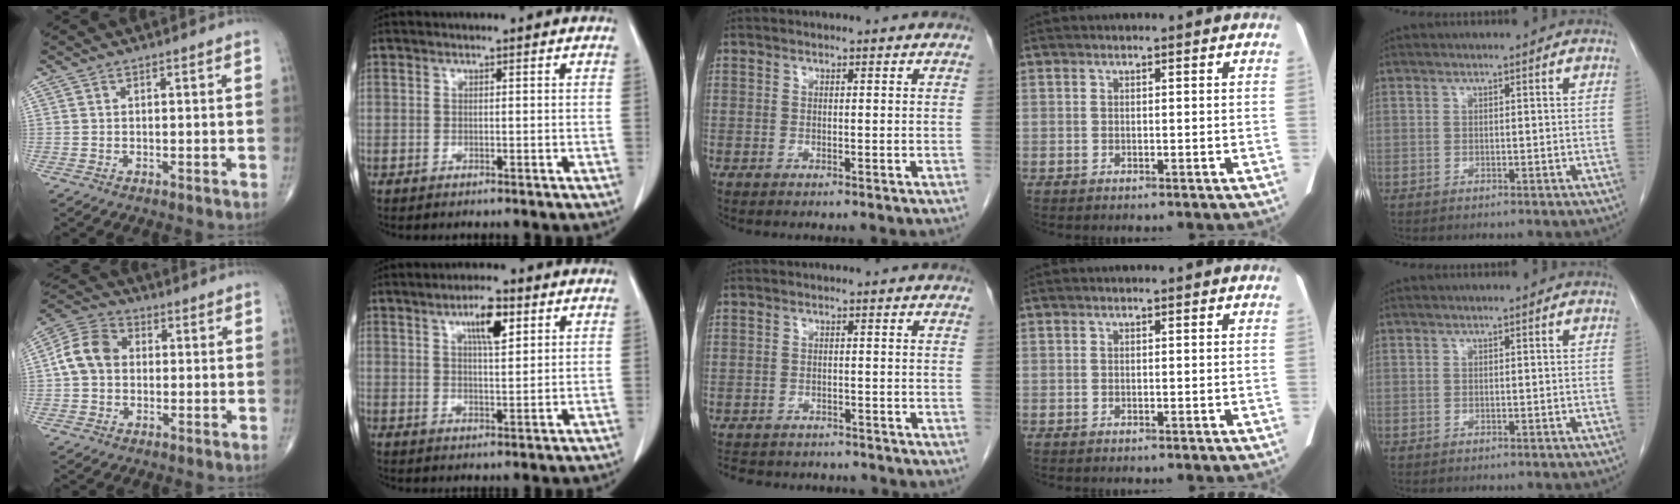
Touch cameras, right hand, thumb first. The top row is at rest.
{"thumb": {"total": 8.6, "force": [0.3, 6.9, 5.2], "torque": [-0.091, 0.026, -0.005]}, "index": {"total": 5.7, "force": [2.8, 1.4, 4.8], "torque": [-0.084, 0.002, 0.045]}, "middle": {"total": 10.1, "force": [-9.1, 3.6, 2.7], "torque": [-0.056, 0.006, -0.113]}}